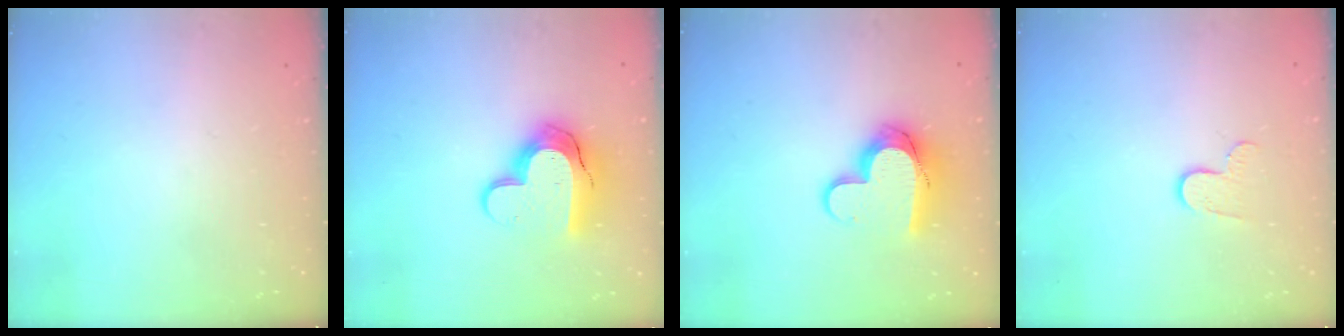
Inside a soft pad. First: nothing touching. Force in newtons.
{"total": 15.4, "press": 15.3, "slide": 1.1}
{"total": 12.4, "press": 12.4, "slide": 0.6}
{"total": 6.9, "press": 6.9, "slide": 0.7}